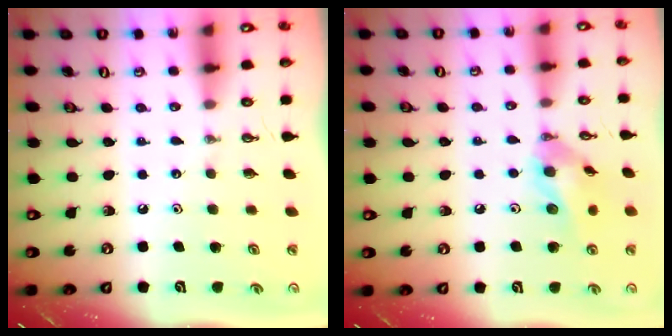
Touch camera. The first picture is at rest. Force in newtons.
{"total": 11.6, "press": 11.4, "slide": 1.9}